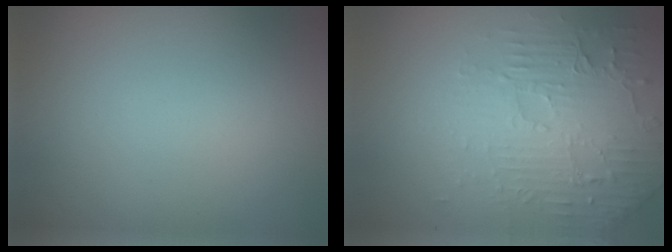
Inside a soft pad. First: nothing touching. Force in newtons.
{"total": 5.9, "press": 3.7, "slide": 4.6}